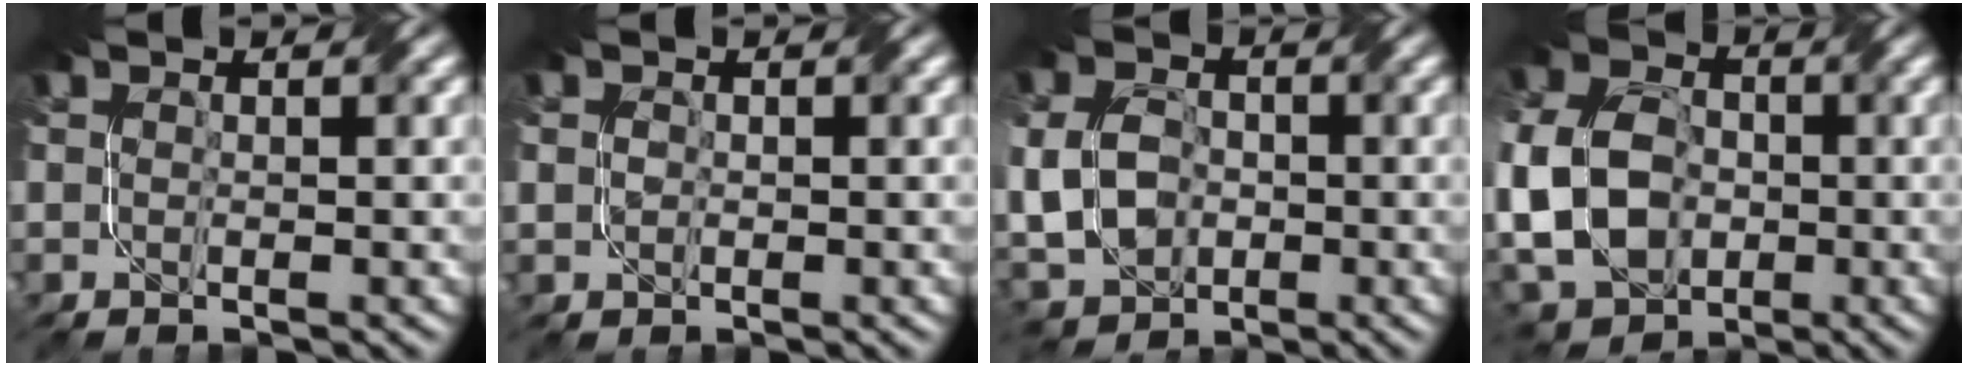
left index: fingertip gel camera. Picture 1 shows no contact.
{"total": 1.2, "force": [-0.1, 1.0, 0.6], "torque": [-0.022, 0.000, 0.004]}
{"total": 8.0, "force": [-2.0, 5.9, 5.0], "torque": [-0.099, -0.004, -0.057]}
{"total": 12.5, "force": [-3.0, 9.1, 8.1], "torque": [-0.165, -0.012, -0.066]}